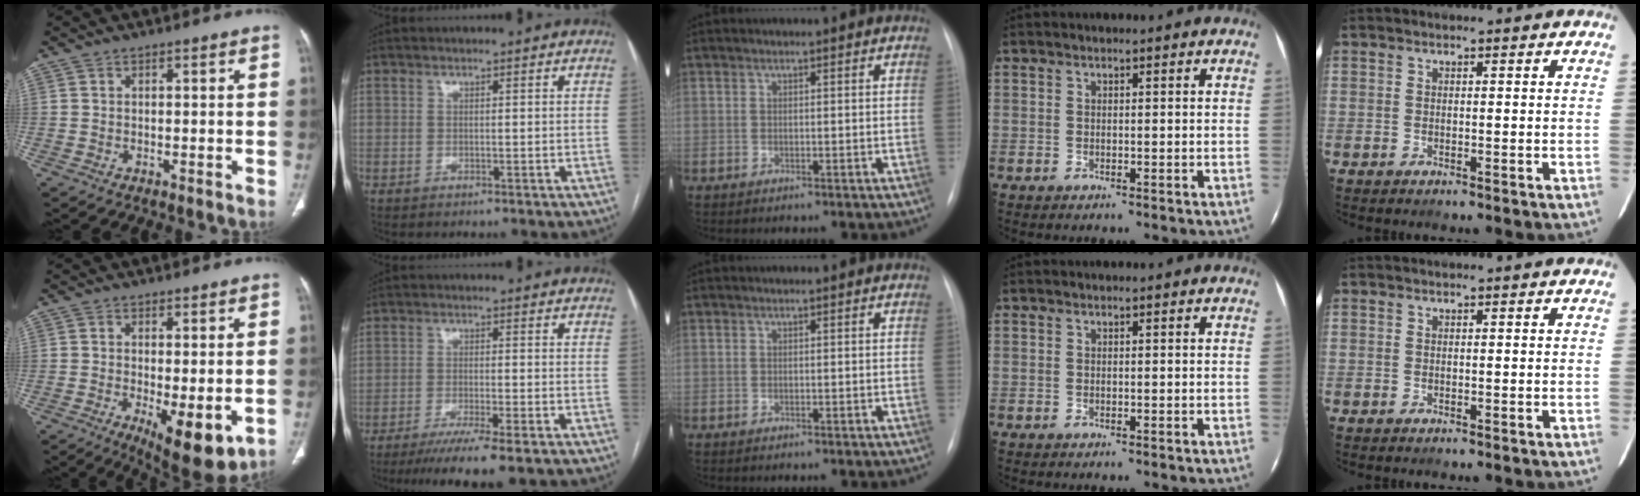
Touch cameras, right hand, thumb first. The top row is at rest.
{"thumb": {"total": 10.8, "force": [-2.8, 3.9, 9.6], "torque": [-0.138, -0.024, -0.032]}, "index": {"total": 9.3, "force": [-6.9, 0.0, 6.2], "torque": [-0.086, -0.020, -0.106]}}